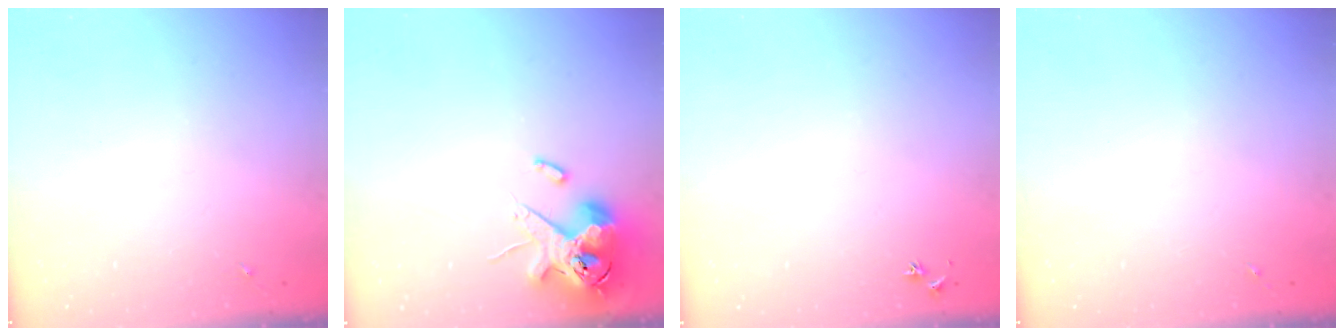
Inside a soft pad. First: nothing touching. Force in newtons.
{"total": 13.9, "press": 13.7, "slide": 2.4}
{"total": 2.9, "press": 2.8, "slide": 0.3}
{"total": 0.0}